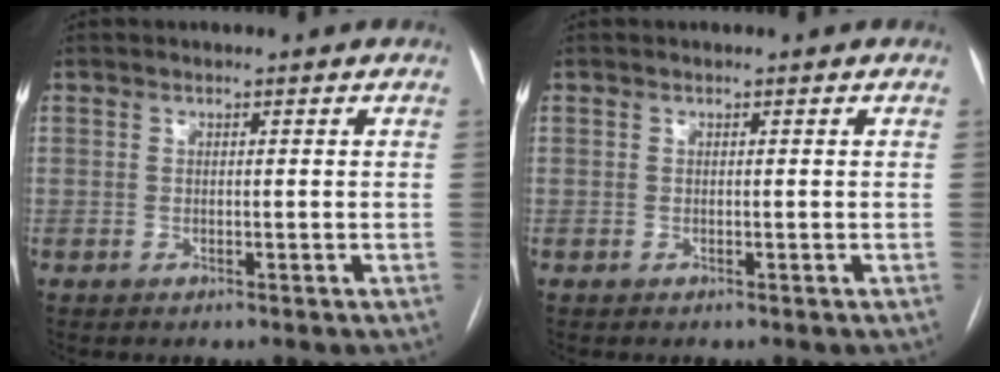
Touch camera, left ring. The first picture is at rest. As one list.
[{"total": 0.0}]